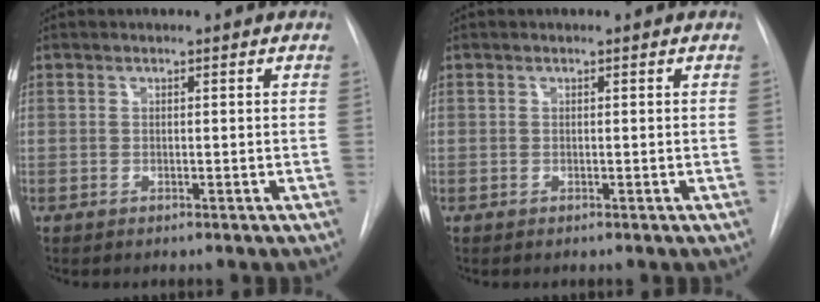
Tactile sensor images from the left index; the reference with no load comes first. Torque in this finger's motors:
{"motor_torque": [0.00, 0.00, 0.00, 0.00]}